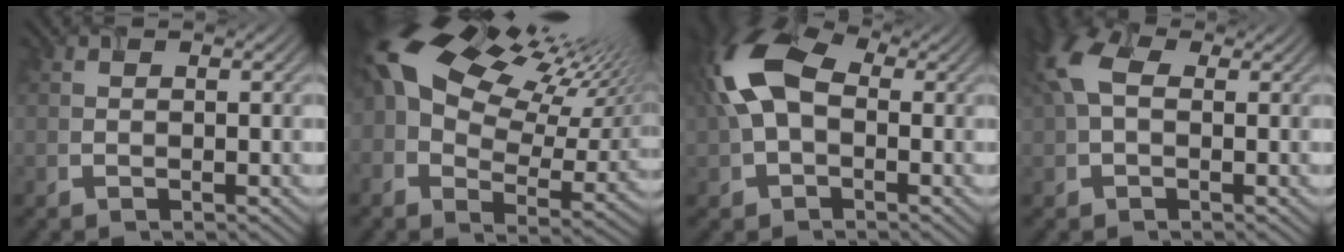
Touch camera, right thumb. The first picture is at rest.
{"total": 17.9, "force": [8.9, 9.6, 12.2], "torque": [-0.246, 0.031, 0.156]}
{"total": 11.0, "force": [0.7, 6.9, 8.5], "torque": [-0.214, 0.018, -0.003]}
{"total": 6.1, "force": [1.3, 3.9, 4.5], "torque": [-0.125, 0.014, 0.019]}